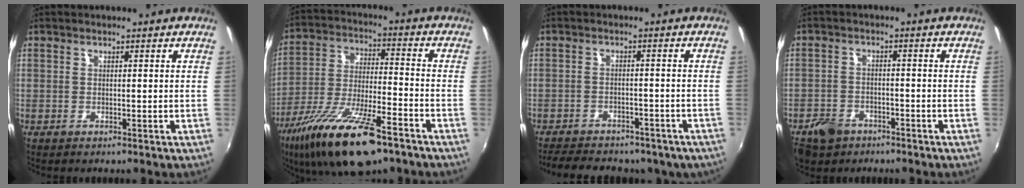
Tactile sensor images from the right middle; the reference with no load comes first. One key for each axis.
{"total": 19.3, "fx": -12.7, "fy": 5.4, "fz": 13.5, "tx": -0.261, "ty": -0.039, "tz": -0.223}
{"total": 15.5, "fx": -12.3, "fy": 6.9, "fz": 6.4, "tx": -0.142, "ty": 0.000, "tz": -0.152}
{"total": 6.7, "fx": -4.6, "fy": 4.3, "fz": 2.4, "tx": -0.074, "ty": 0.006, "tz": -0.073}